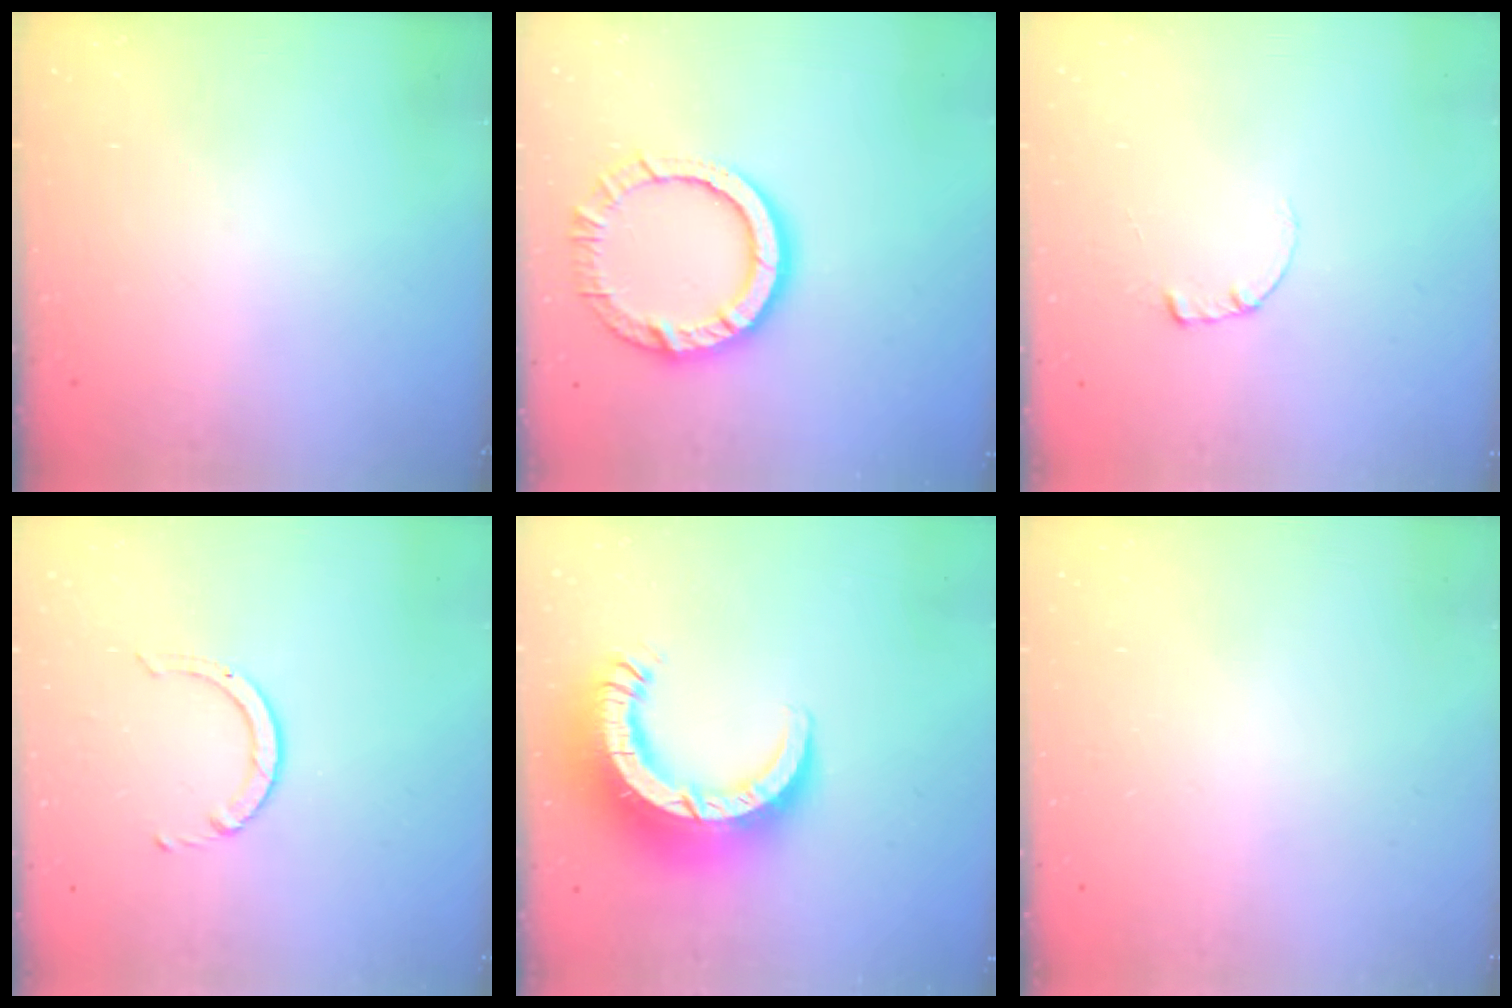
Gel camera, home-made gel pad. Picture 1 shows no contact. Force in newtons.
{"total": 12.7, "press": 12.6, "slide": 0.9}
{"total": 0.6, "press": 0.5, "slide": 0.2}
{"total": 2.5, "press": 2.5, "slide": 0.2}
{"total": 15.8, "press": 15.7, "slide": 1.6}
{"total": 2.4, "press": 2.4, "slide": 0.2}